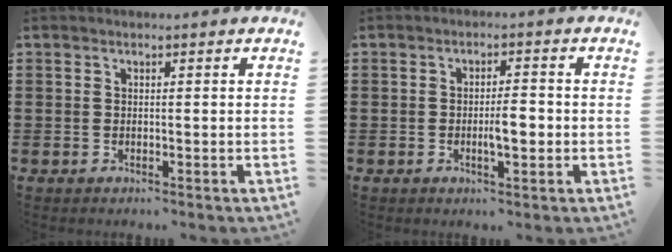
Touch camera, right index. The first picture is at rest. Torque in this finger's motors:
{"motor_torque": [1.13, 0.42, 0.17, 0.03]}